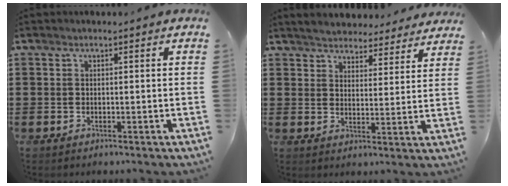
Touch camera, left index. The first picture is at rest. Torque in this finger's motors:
{"motor_torque": [1.30, -0.84, 0.38, 0.08]}